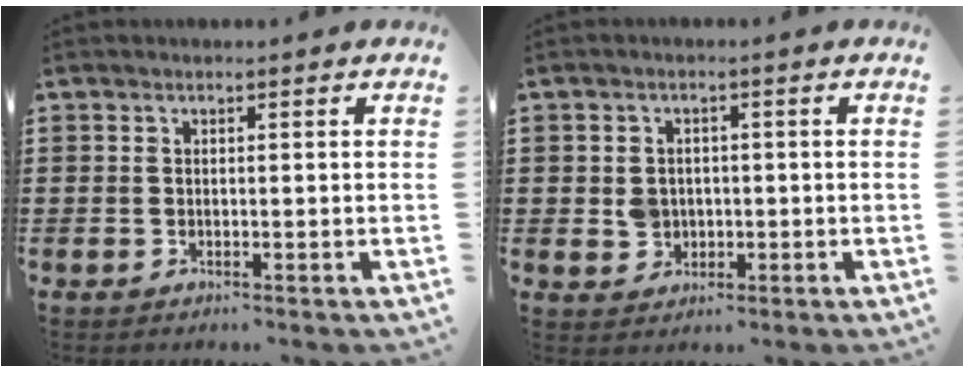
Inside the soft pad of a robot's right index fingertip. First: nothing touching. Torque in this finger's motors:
{"motor_torque": [0.11, 0.24, 0.04, 0.00]}